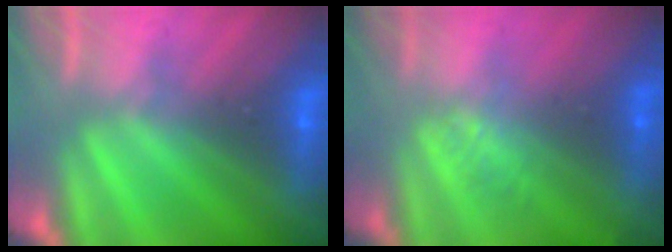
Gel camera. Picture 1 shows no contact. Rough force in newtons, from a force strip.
{"total": 1.3}